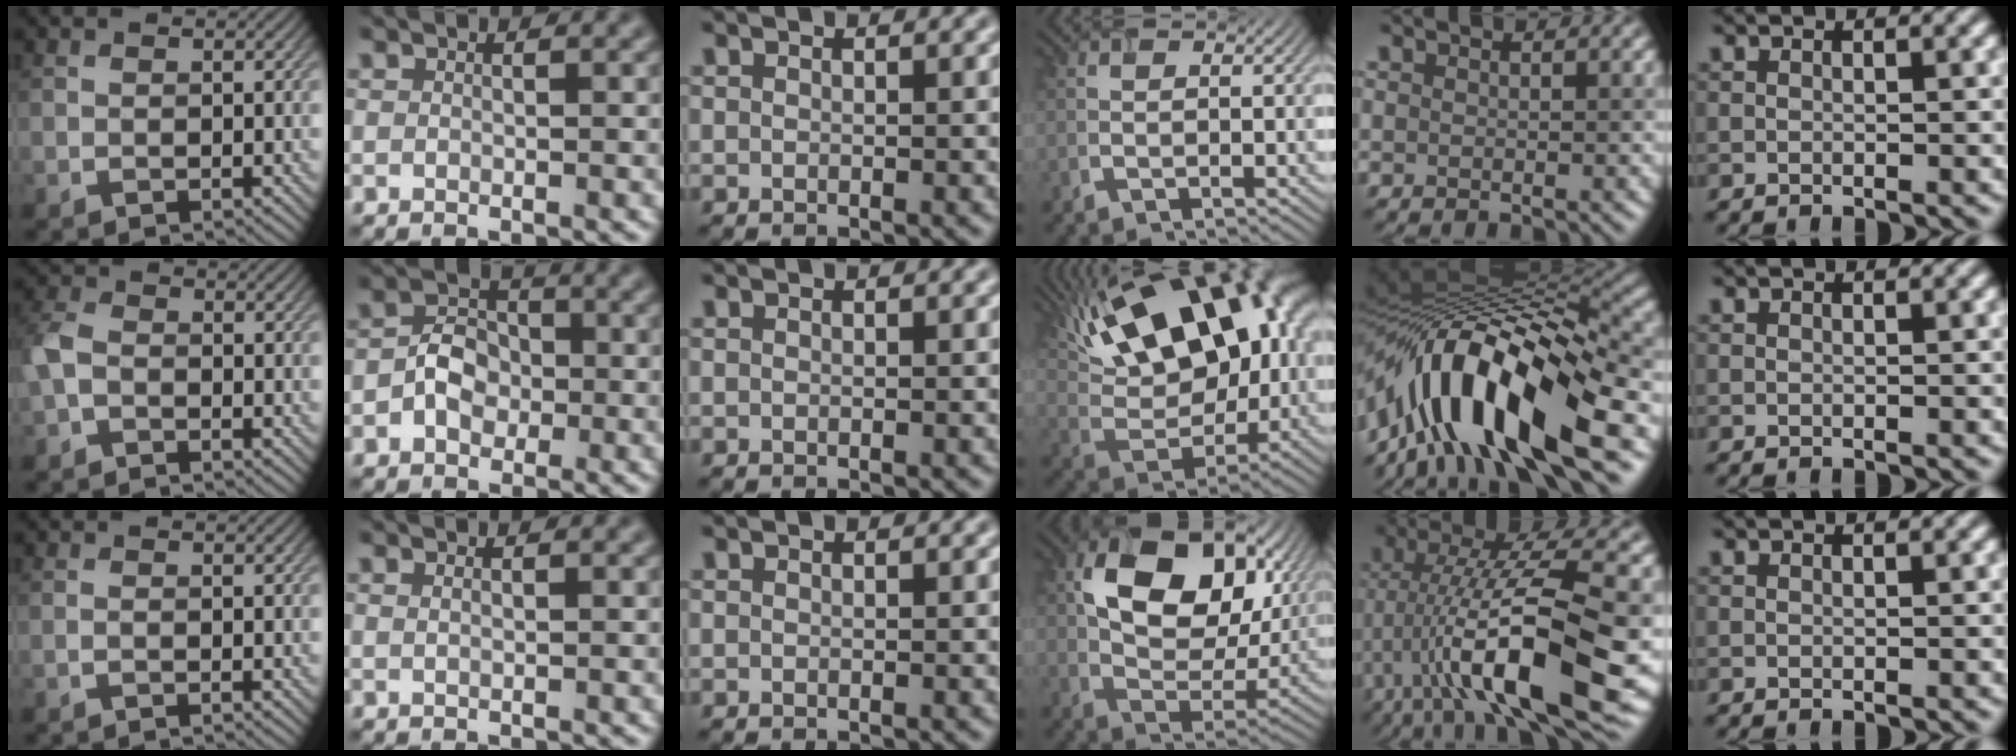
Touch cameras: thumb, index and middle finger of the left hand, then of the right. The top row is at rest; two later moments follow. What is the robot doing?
{"motion": "extract", "object": "airpods case & airpods"}